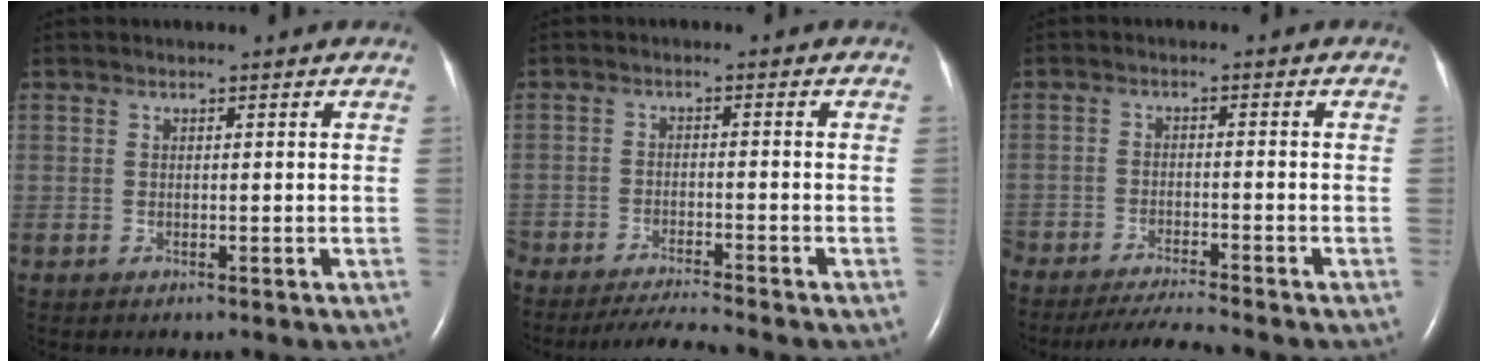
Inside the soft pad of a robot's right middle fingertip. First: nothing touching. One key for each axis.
{"total": 6.0, "fx": -5.7, "fy": -1.0, "fz": 1.8, "tx": -0.026, "ty": -0.019, "tz": -0.102}
{"total": 6.6, "fx": -6.2, "fy": -0.9, "fz": 2.1, "tx": -0.031, "ty": -0.020, "tz": -0.109}